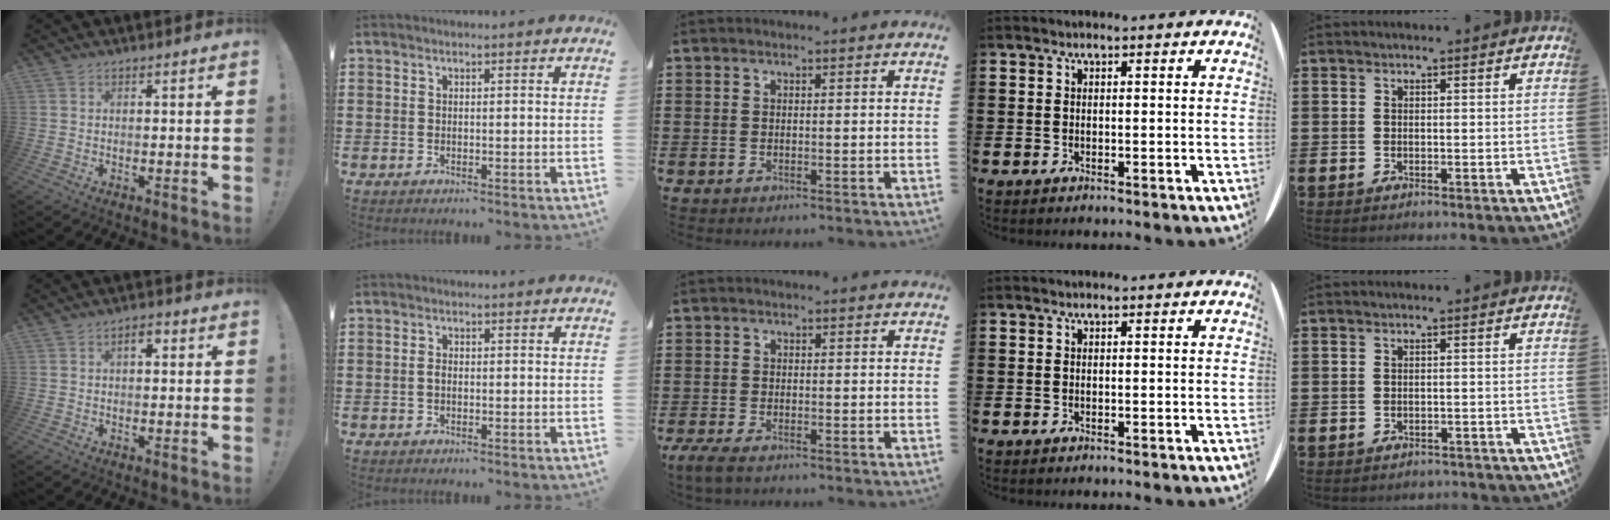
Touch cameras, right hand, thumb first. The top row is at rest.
{"thumb": {"total": 2.8, "force": [0.5, 1.5, 2.3], "torque": [-0.032, 0.004, 0.004]}, "index": {"total": 1.0, "force": [-0.2, 0.4, 0.9], "torque": [-0.026, -0.002, -0.008]}, "middle": {"total": 2.2, "force": [-1.7, 0.6, 1.3], "torque": [-0.039, -0.003, -0.037]}, "little": {"total": 0.8, "force": [-0.8, 0.1, 0.0], "torque": [-0.004, 0.000, -0.018]}}